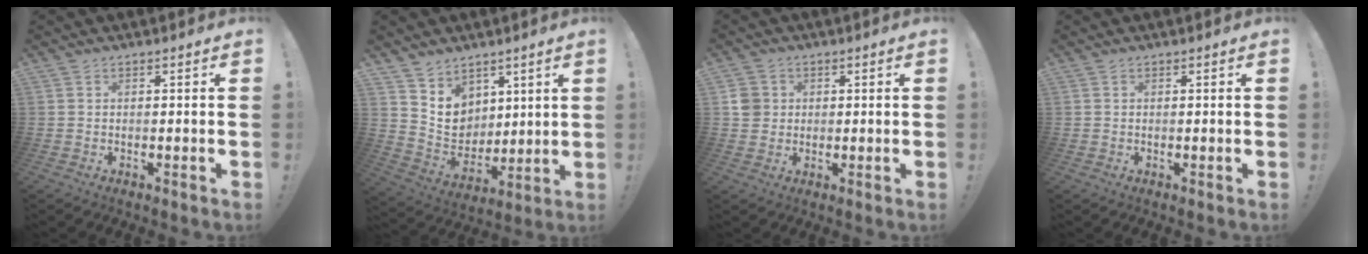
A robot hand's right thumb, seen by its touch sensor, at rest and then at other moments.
{"total": 8.9, "force": [6.4, 6.1, 0.7], "torque": [-0.022, -0.071, 0.131]}
{"total": 4.9, "force": [0.7, 4.6, 1.4], "torque": [-0.018, 0.002, 0.014]}
{"total": 1.0, "force": [0.3, 0.9, -0.1], "torque": [0.008, -0.003, 0.004]}